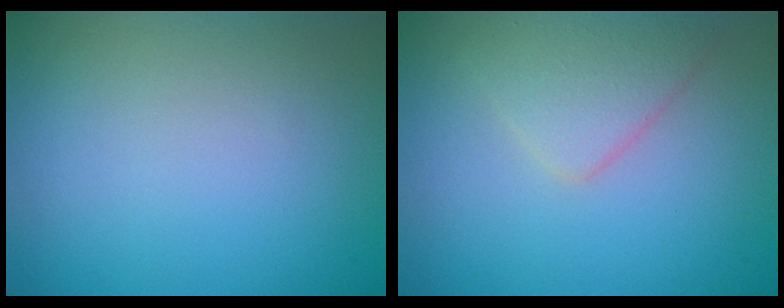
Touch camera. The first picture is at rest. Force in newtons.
{"total": 2.9, "press": 2.9, "slide": 0.1}